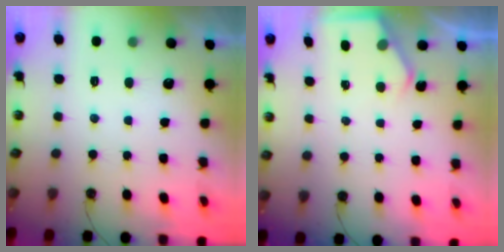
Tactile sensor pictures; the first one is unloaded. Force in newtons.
{"total": 2.4, "press": 2.4, "slide": 0.3}